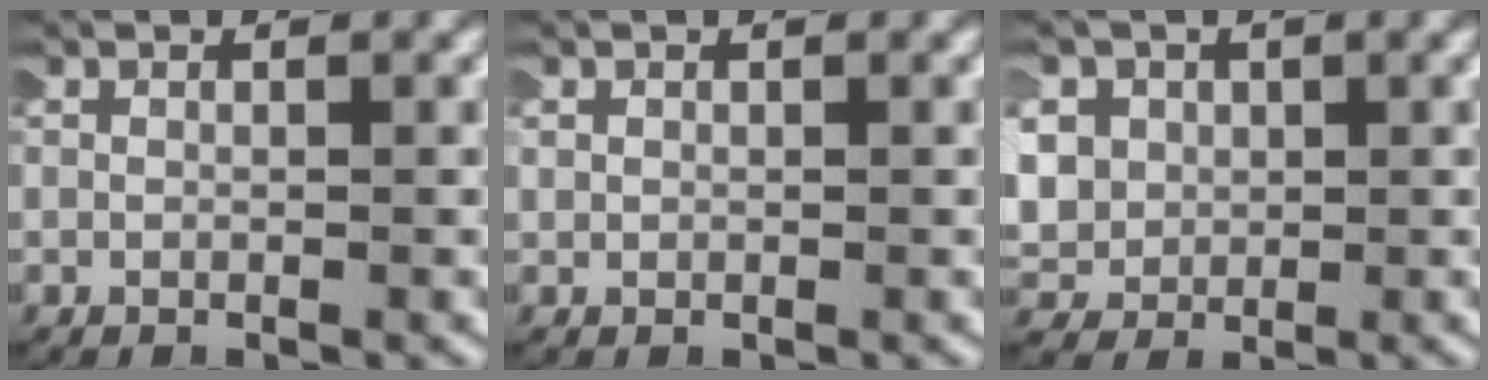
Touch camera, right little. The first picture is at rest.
{"total": 0.6, "force": [0.2, 0.5, 0.1], "torque": [-0.003, 0.002, 0.003]}
{"total": 6.6, "force": [0.7, 6.0, 2.8], "torque": [-0.087, -0.009, 0.009]}